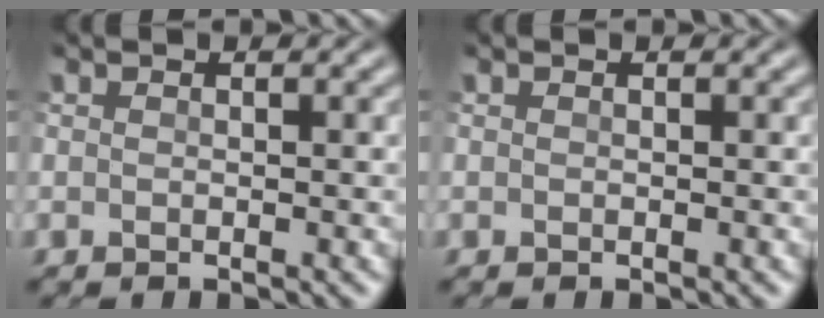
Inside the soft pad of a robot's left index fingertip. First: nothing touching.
{"total": 0.0}